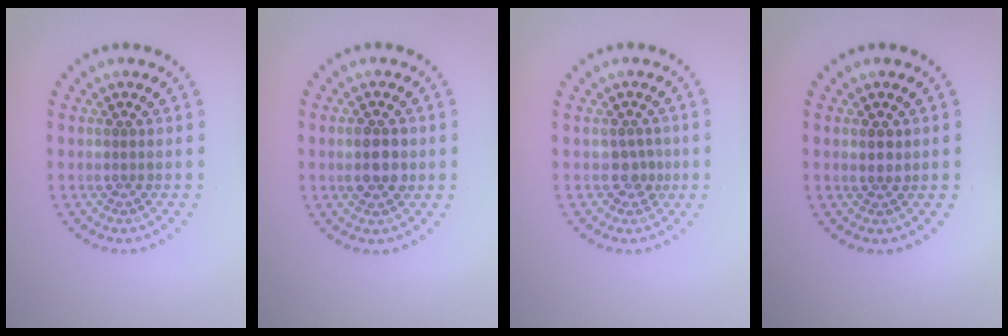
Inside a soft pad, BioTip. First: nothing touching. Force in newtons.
{"total": 3.0, "press": 3.0, "slide": 0.2}
{"total": 1.4, "press": 1.2, "slide": 0.7}
{"total": 1.0, "press": 0.9, "slide": 0.5}